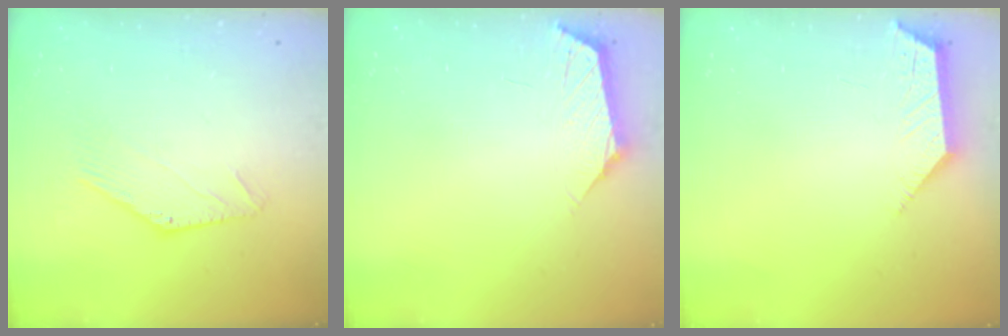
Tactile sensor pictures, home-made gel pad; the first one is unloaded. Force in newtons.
{"total": 0.8, "press": 0.7, "slide": 0.4}
{"total": 2.6, "press": 2.5, "slide": 0.4}